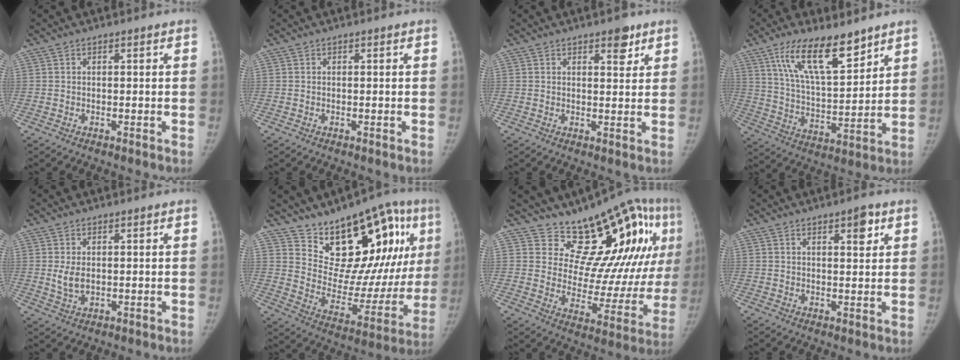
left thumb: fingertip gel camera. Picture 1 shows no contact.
{"total": 0.0}
{"total": 3.8, "force": [2.4, 1.8, 2.4], "torque": [-0.014, -0.013, 0.032]}
{"total": 15.5, "force": [9.9, 5.3, 10.6], "torque": [-0.162, -0.051, 0.188]}
{"total": 3.6, "force": [0.5, 2.2, 2.8], "torque": [-0.055, -0.008, 0.015]}
{"total": 24.0, "force": [12.0, 12.0, 17.1], "torque": [-0.184, -0.045, 0.195]}
{"total": 20.6, "force": [10.9, 9.0, 15.0], "torque": [-0.140, -0.061, 0.165]}
{"total": 4.0, "force": [2.1, 1.4, 3.1], "torque": [-0.032, -0.011, 0.031]}